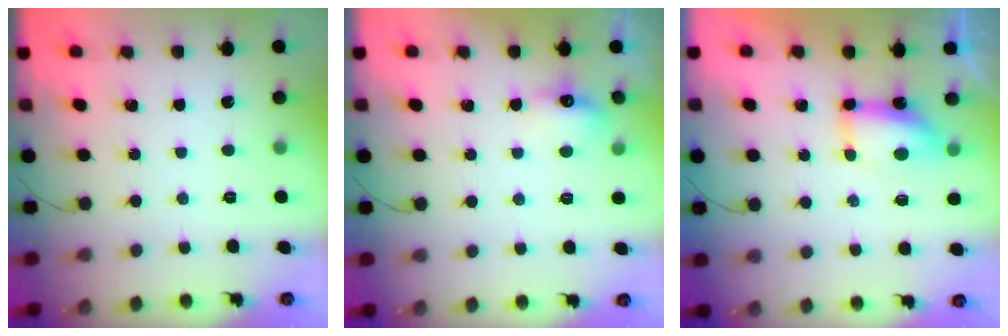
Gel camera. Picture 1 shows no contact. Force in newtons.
{"total": 6.2, "press": 6.1, "slide": 1.1}
{"total": 7.5, "press": 7.5, "slide": 0.5}